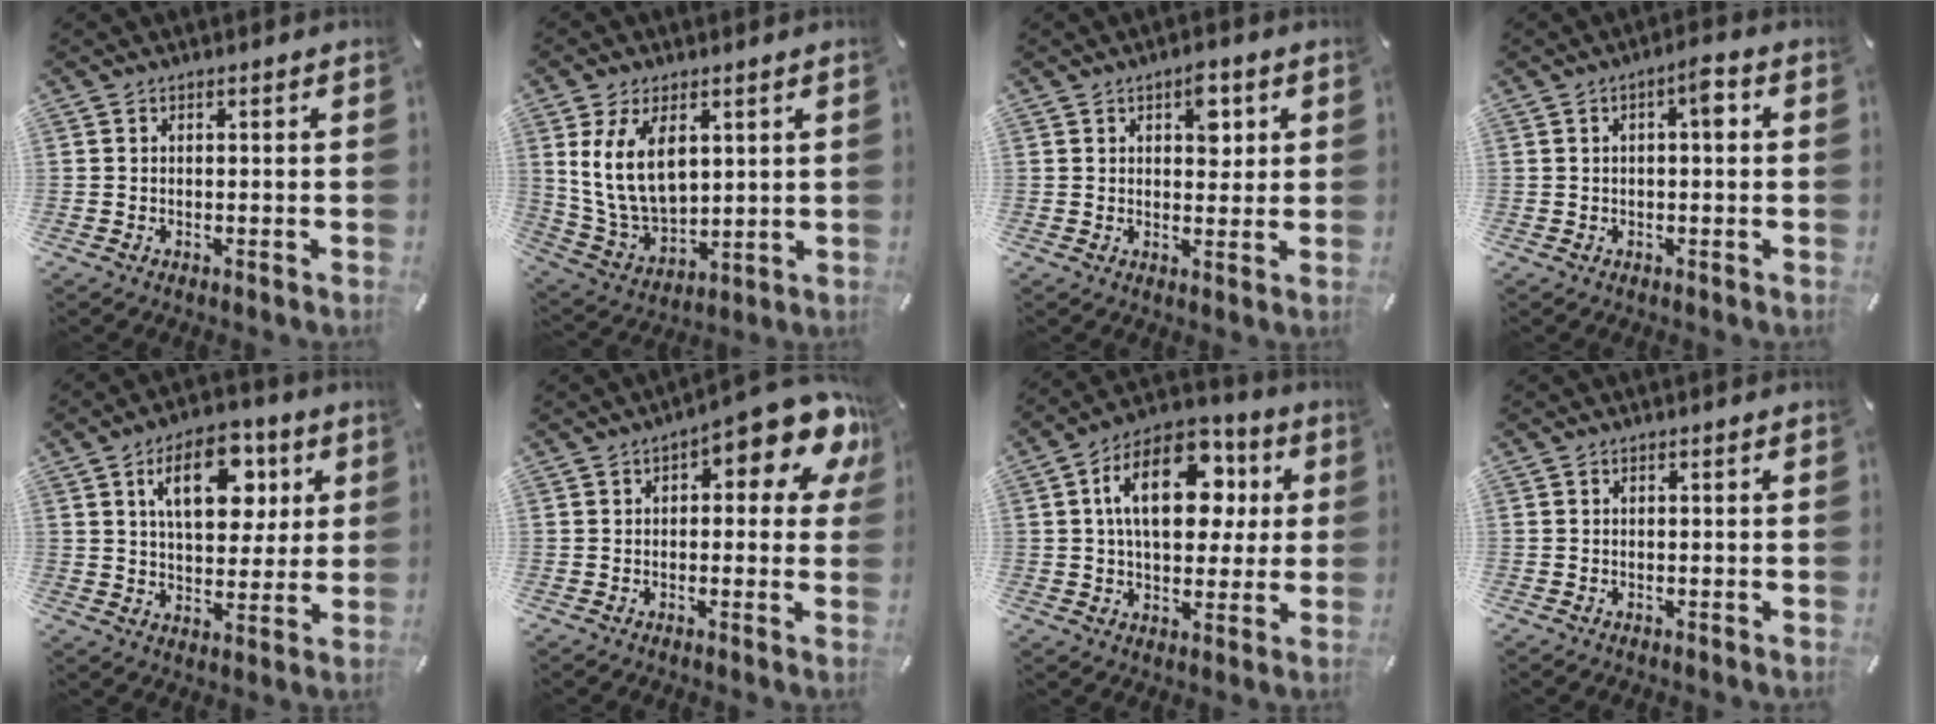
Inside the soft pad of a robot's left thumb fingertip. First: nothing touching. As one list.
[{"total": 12.5, "force": [4.2, 8.1, 8.6], "torque": [-0.199, -0.012, 0.073]}, {"total": 5.5, "force": [2.3, 3.3, 3.8], "torque": [-0.033, -0.011, 0.031]}, {"total": 4.0, "force": [1.1, 1.2, 3.6], "torque": [-0.056, 0.002, 0.011]}, {"total": 15.0, "force": [5.9, 8.9, 10.6], "torque": [-0.150, -0.005, 0.098]}, {"total": 11.9, "force": [6.4, 4.4, 9.0], "torque": [-0.118, -0.046, 0.107]}, {"total": 18.9, "force": [5.0, 11.6, 14.0], "torque": [-0.247, 0.001, 0.083]}, {"total": 0.0}]